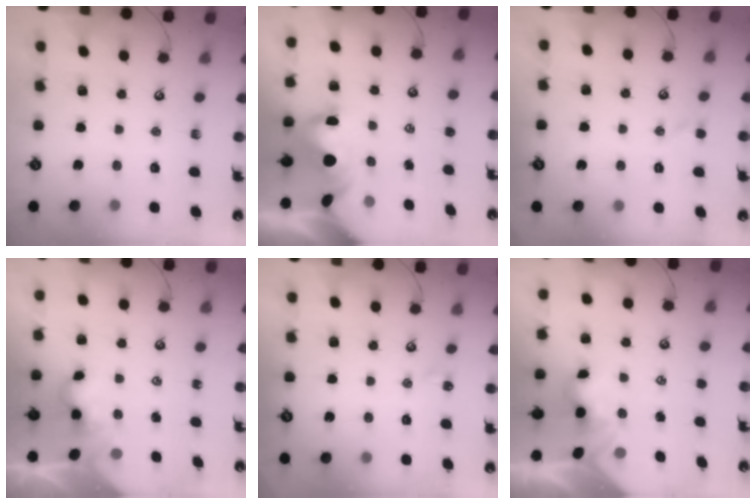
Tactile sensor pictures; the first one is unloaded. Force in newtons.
{"total": 6.3, "press": 6.2, "slide": 1.1}
{"total": 0.8, "press": 0.5, "slide": 0.7}
{"total": 2.6, "press": 2.6, "slide": 0.3}
{"total": 2.4, "press": 2.4, "slide": 0.5}
{"total": 1.0, "press": 0.9, "slide": 0.5}